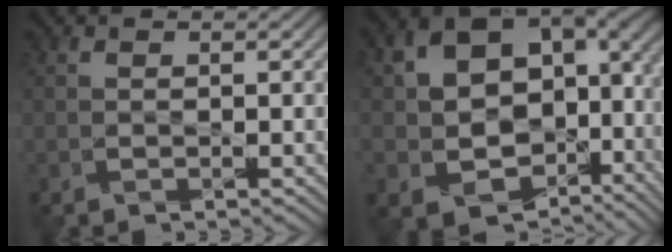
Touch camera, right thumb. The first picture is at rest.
{"total": 13.2, "force": [-1.4, 10.3, 8.2], "torque": [-0.154, -0.037, -0.007]}